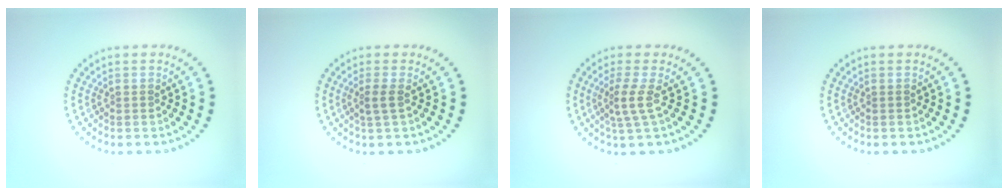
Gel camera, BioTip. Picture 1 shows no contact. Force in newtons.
{"total": 1.5, "press": 1.0, "slide": 1.0}
{"total": 2.4, "press": 1.5, "slide": 1.9}
{"total": 0.0}